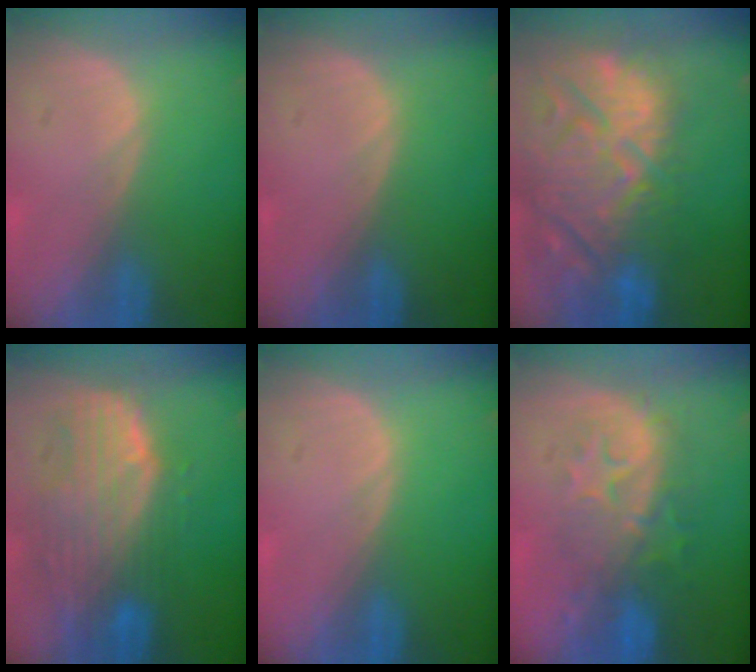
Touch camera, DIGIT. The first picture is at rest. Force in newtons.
{"total": 0.0}
{"total": 15.3, "press": 13.0, "slide": 7.9}
{"total": 10.6, "press": 9.1, "slide": 5.4}
{"total": 0.0}
{"total": 8.9, "press": 8.5, "slide": 2.7}